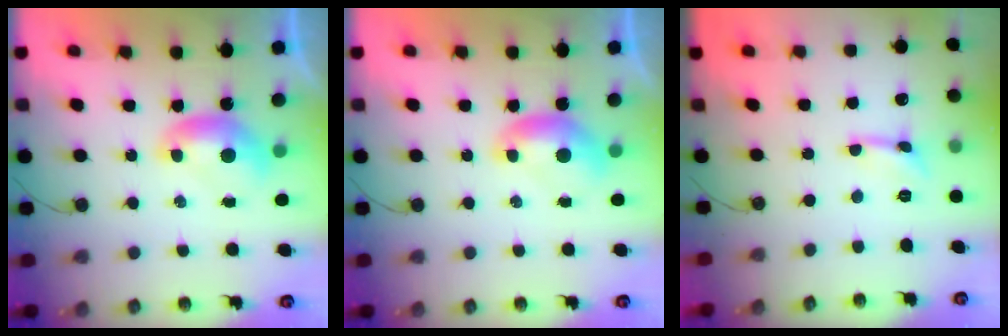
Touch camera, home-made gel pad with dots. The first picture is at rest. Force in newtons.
{"total": 0.0}
{"total": 1.6, "press": 1.5, "slide": 0.4}